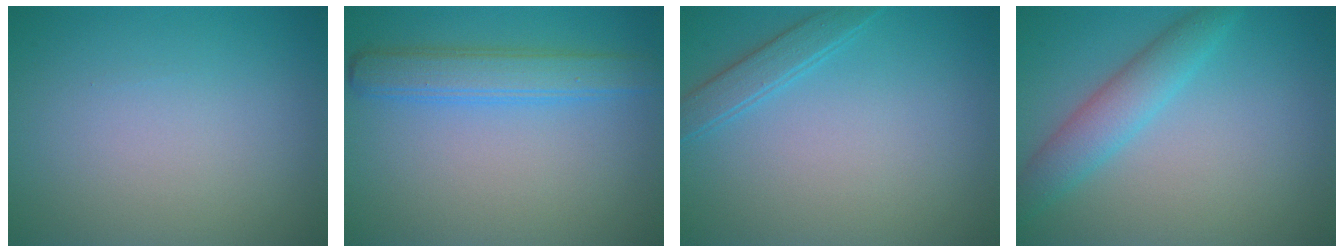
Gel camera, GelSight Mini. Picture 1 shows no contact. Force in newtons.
{"total": 3.6, "press": 3.6, "slide": 0.3}
{"total": 1.9, "press": 1.9, "slide": 0.1}
{"total": 3.5, "press": 3.5, "slide": 0.0}